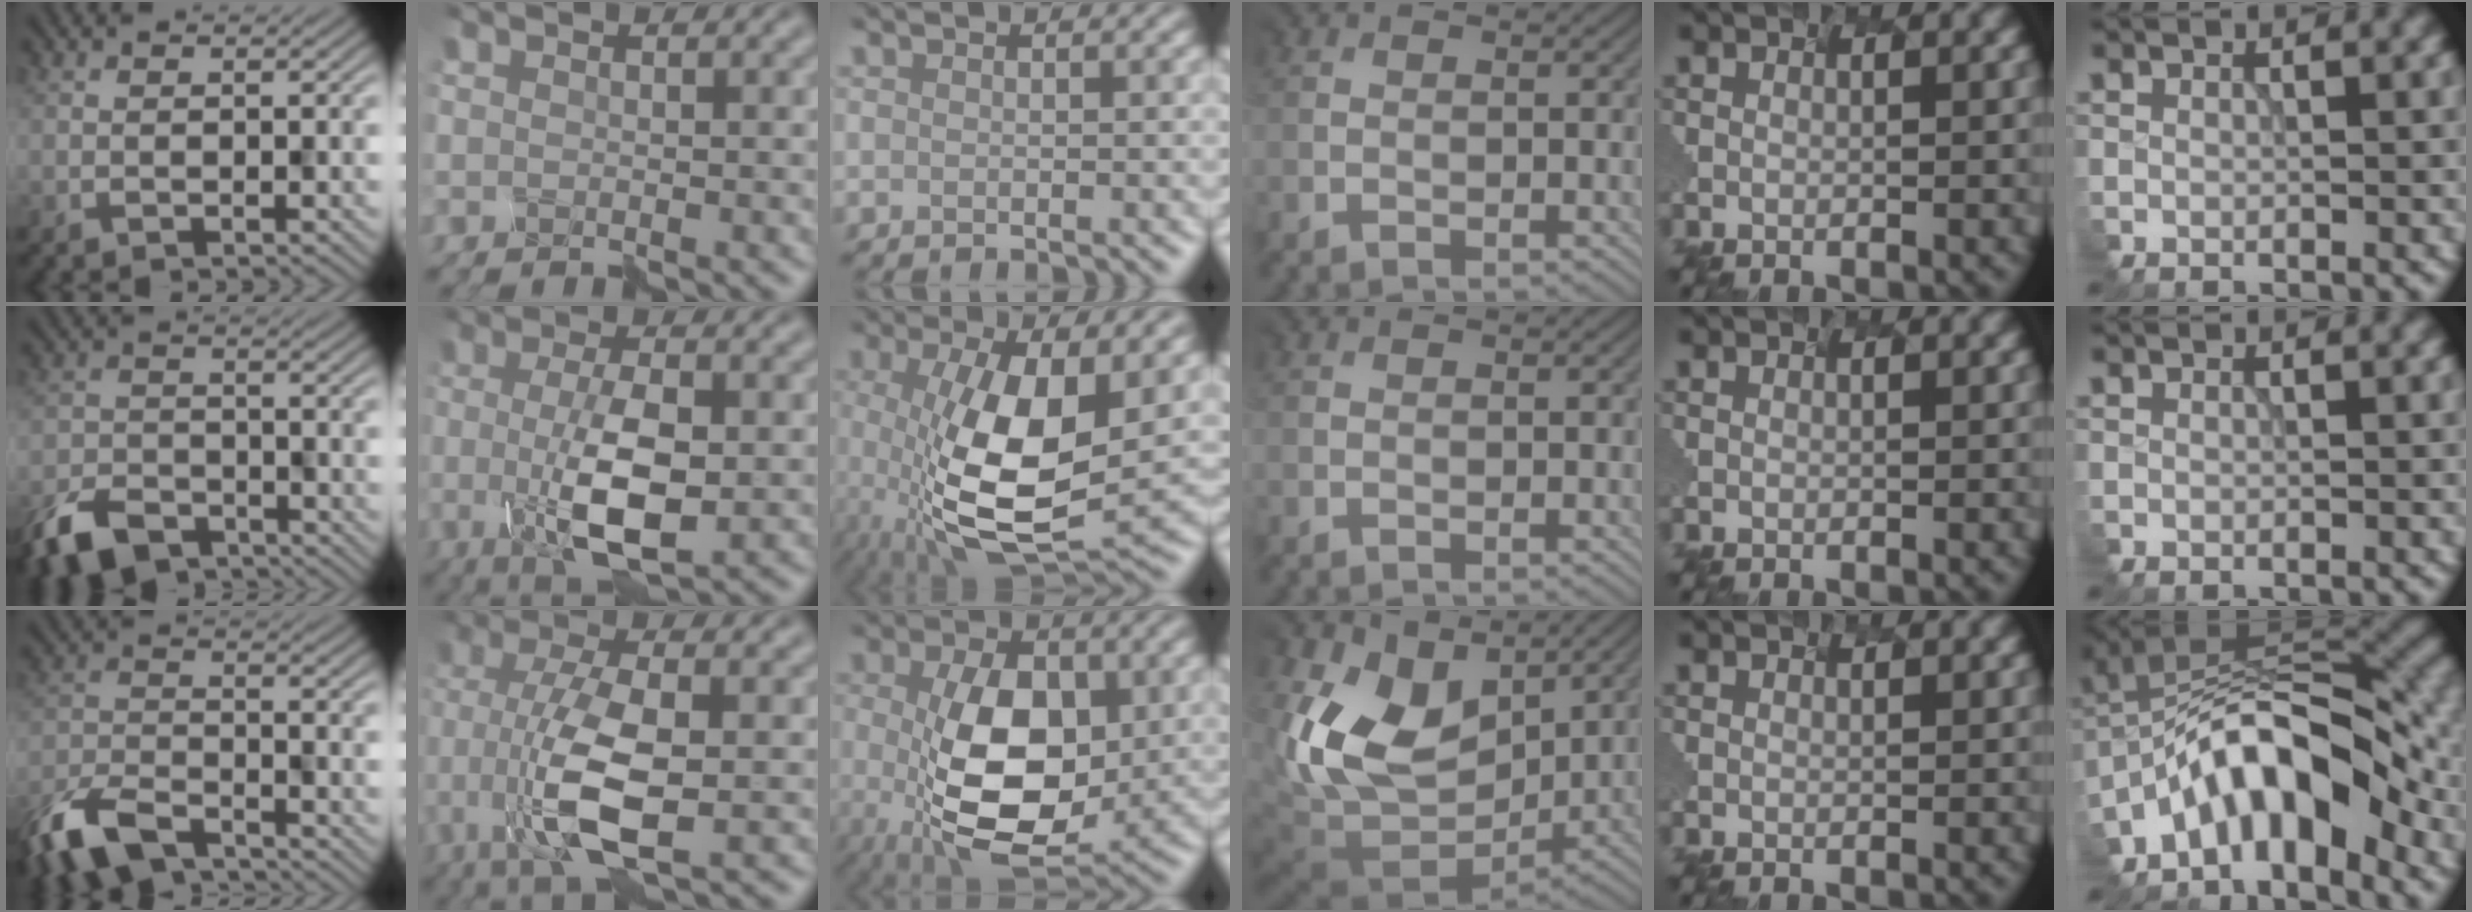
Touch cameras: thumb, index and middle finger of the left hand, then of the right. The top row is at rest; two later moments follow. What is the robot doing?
{"motion": "disassemble", "object": "markers"}